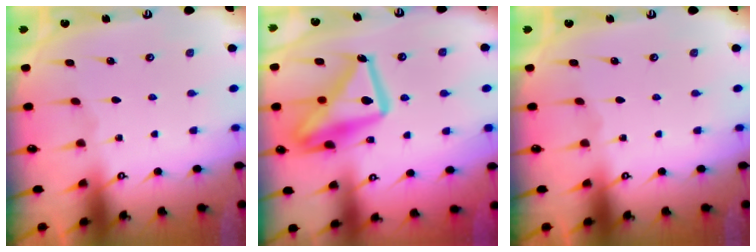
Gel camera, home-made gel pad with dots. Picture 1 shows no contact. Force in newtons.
{"total": 18.9, "press": 18.8, "slide": 1.5}
{"total": 0.0}